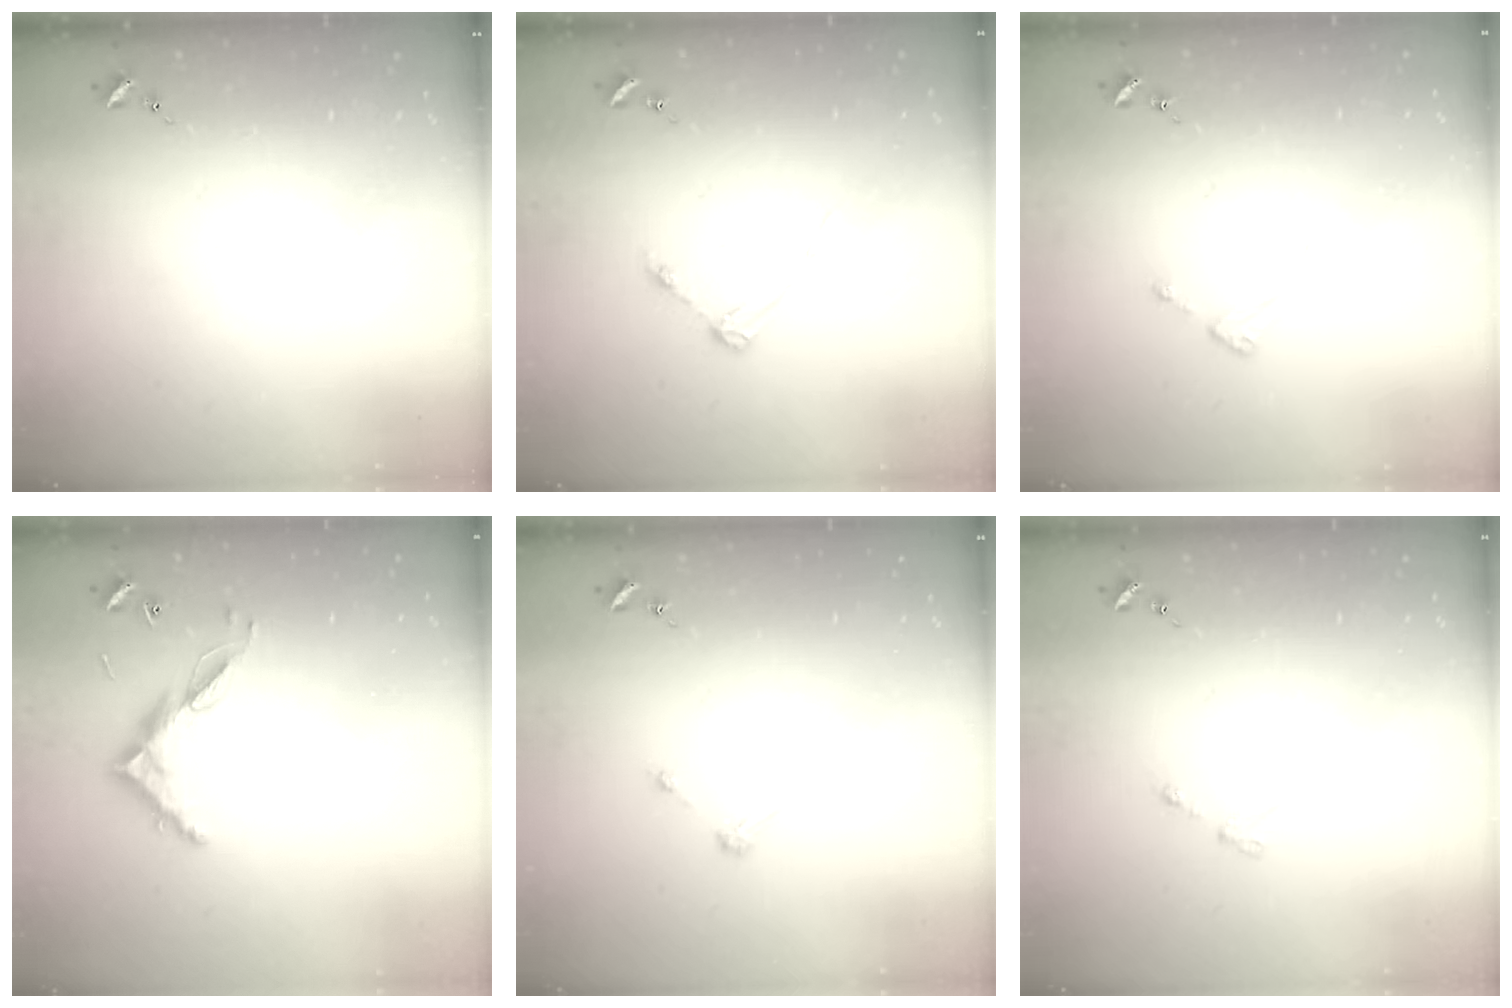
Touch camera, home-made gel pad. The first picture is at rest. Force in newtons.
{"total": 3.7, "press": 3.7, "slide": 0.4}
{"total": 4.1, "press": 4.0, "slide": 0.4}
{"total": 8.7, "press": 8.7, "slide": 0.5}
{"total": 3.2, "press": 3.2, "slide": 0.4}
{"total": 3.0, "press": 2.9, "slide": 0.5}